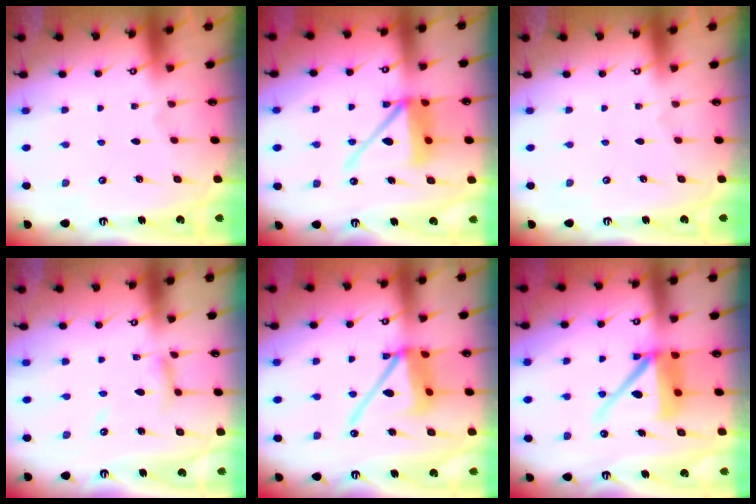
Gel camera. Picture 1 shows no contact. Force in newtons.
{"total": 13.0, "press": 12.9, "slide": 2.0}
{"total": 0.0}
{"total": 7.1, "press": 7.1, "slide": 0.5}
{"total": 14.0, "press": 13.8, "slide": 2.0}
{"total": 11.5, "press": 11.4, "slide": 1.5}